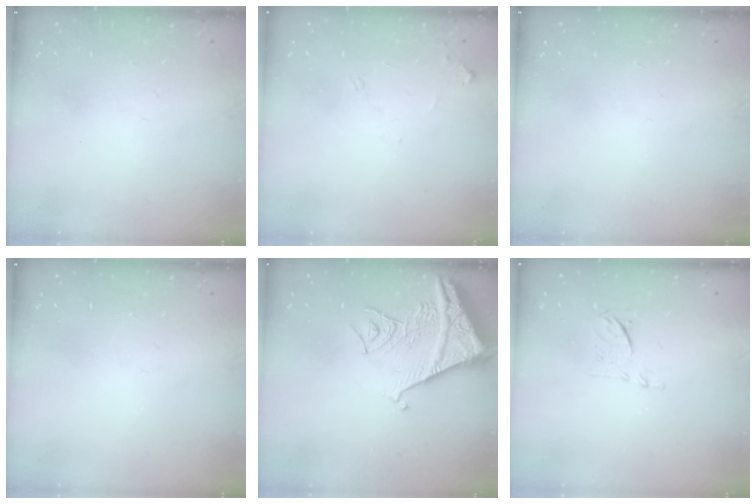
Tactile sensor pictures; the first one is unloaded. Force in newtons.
{"total": 6.3, "press": 6.3, "slide": 0.8}
{"total": 0.0}
{"total": 0.0}
{"total": 12.2, "press": 12.1, "slide": 1.5}
{"total": 6.3, "press": 6.2, "slide": 1.0}